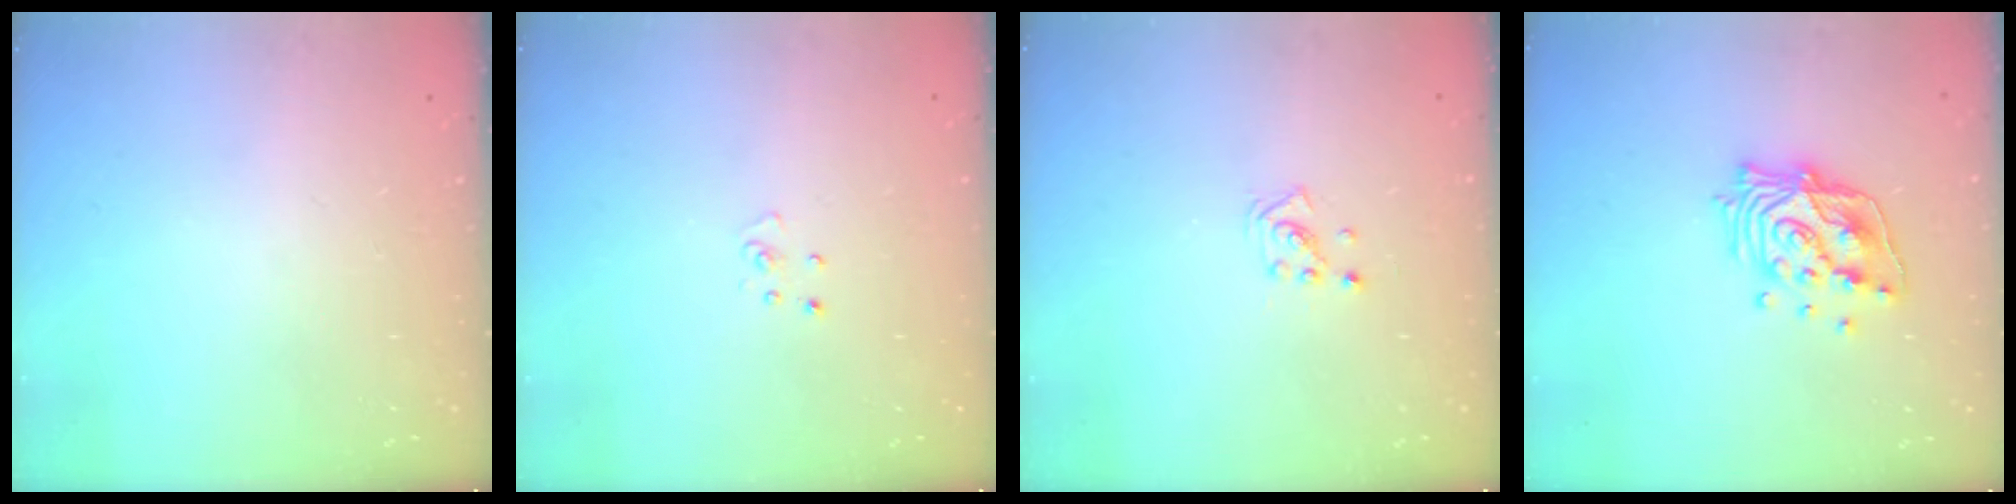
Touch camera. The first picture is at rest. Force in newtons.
{"total": 2.5, "press": 2.5, "slide": 0.3}
{"total": 1.9, "press": 1.9, "slide": 0.1}
{"total": 14.7, "press": 14.6, "slide": 1.3}